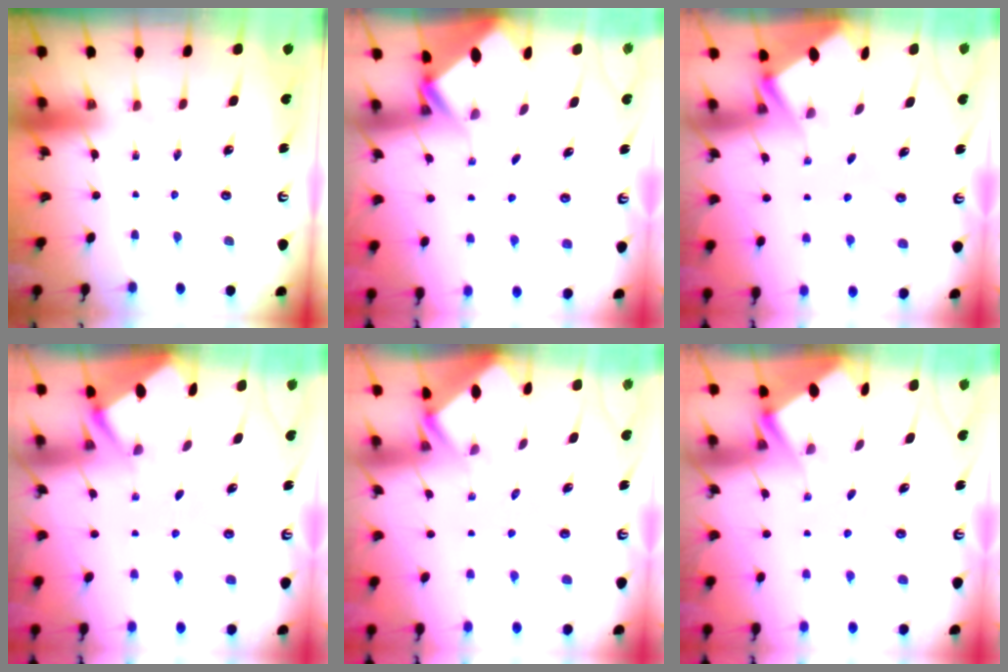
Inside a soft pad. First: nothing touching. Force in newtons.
{"total": 2.8, "press": 2.8, "slide": 0.1}
{"total": 2.8, "press": 2.8, "slide": 0.4}
{"total": 2.6, "press": 2.6, "slide": 0.1}
{"total": 2.6, "press": 2.6, "slide": 0.1}
{"total": 2.9, "press": 2.8, "slide": 0.4}